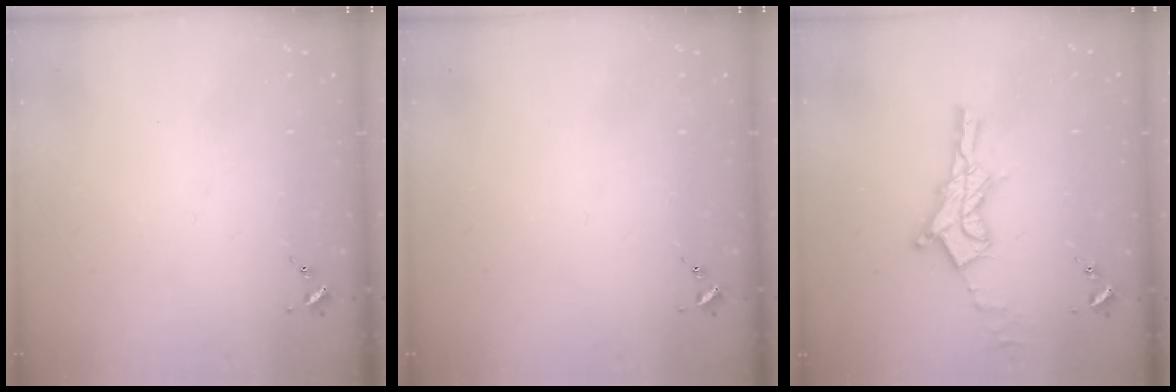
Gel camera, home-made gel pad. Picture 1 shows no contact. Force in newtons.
{"total": 0.0}
{"total": 14.2, "press": 14.1, "slide": 1.0}